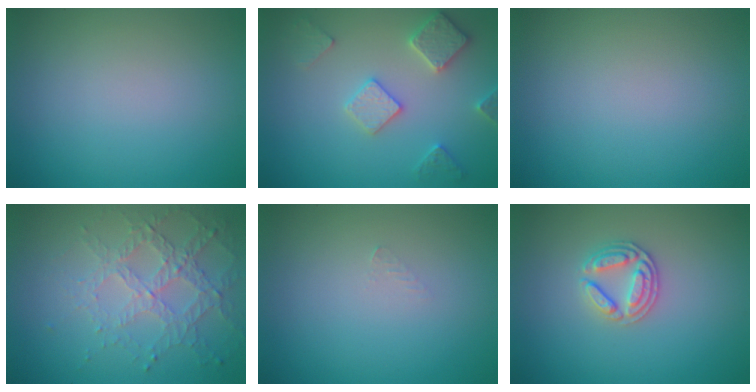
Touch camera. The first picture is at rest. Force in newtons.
{"total": 3.8, "press": 3.7, "slide": 0.8}
{"total": 0.0}
{"total": 4.7, "press": 3.3, "slide": 3.3}
{"total": 0.7, "press": 0.7, "slide": 0.1}
{"total": 2.6, "press": 2.5, "slide": 0.6}